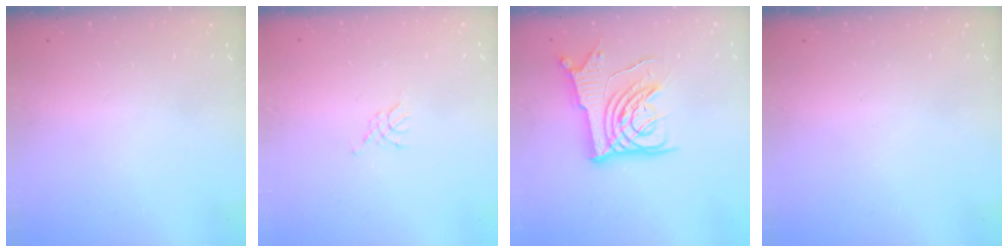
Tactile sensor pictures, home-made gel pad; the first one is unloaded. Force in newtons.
{"total": 2.3, "press": 2.2, "slide": 0.5}
{"total": 13.6, "press": 13.5, "slide": 1.8}
{"total": 0.0}